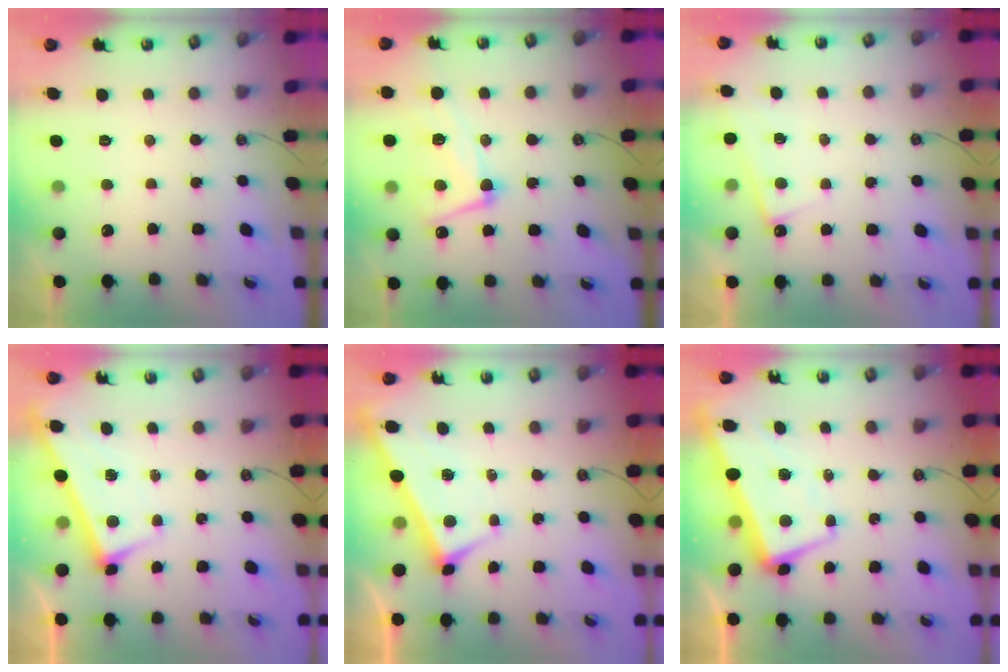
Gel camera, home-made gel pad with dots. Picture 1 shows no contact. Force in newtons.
{"total": 10.5, "press": 10.4, "slide": 1.1}
{"total": 0.8, "press": 0.8, "slide": 0.2}
{"total": 2.9, "press": 2.9, "slide": 0.1}
{"total": 3.9, "press": 3.9, "slide": 0.2}
{"total": 1.2, "press": 0.4, "slide": 1.1}